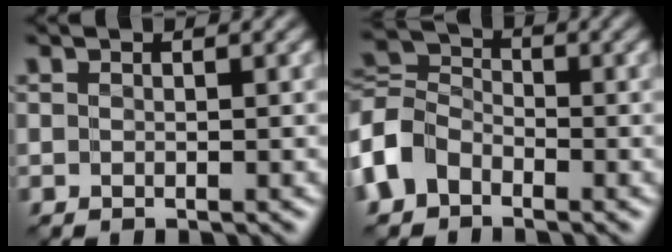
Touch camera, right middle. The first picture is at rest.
{"total": 5.0, "force": [-2.2, 3.8, 2.4], "torque": [-0.058, 0.010, -0.065]}